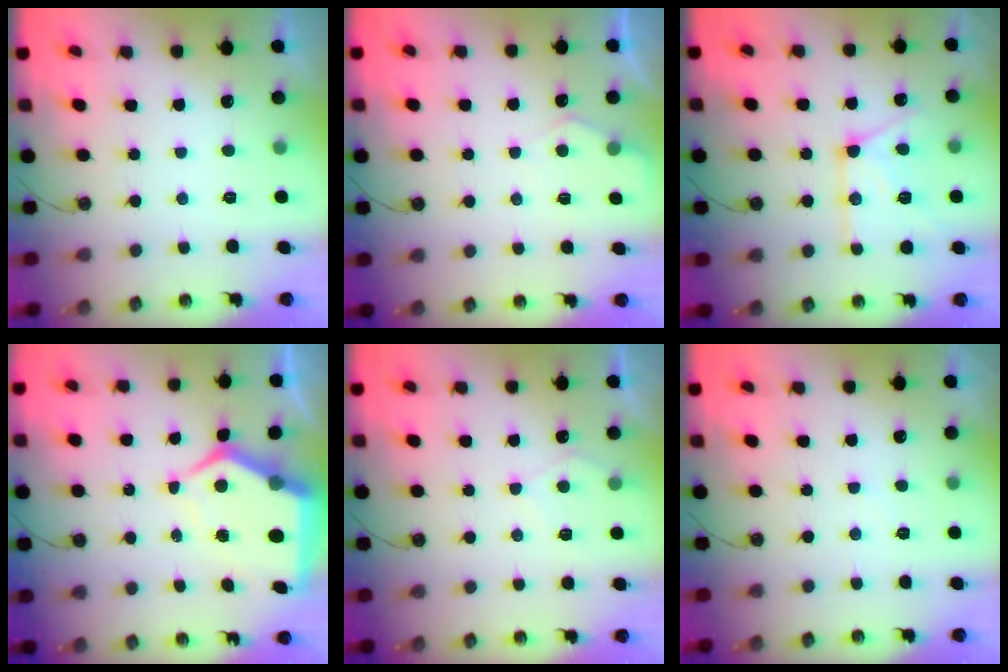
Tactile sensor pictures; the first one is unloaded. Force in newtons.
{"total": 4.4, "press": 4.3, "slide": 0.5}
{"total": 15.3, "press": 15.2, "slide": 1.7}
{"total": 11.4, "press": 11.3, "slide": 1.3}
{"total": 6.5, "press": 6.5, "slide": 0.7}
{"total": 3.3, "press": 3.2, "slide": 0.6}